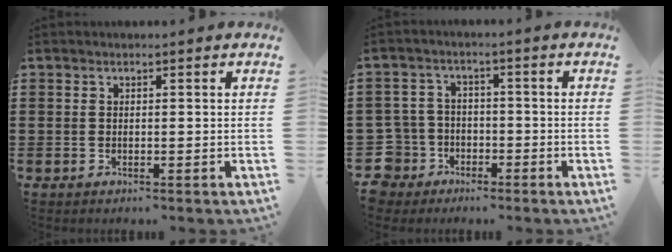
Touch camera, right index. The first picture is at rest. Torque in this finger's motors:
{"motor_torque": [-0.88, 1.25, 0.00, -0.04]}